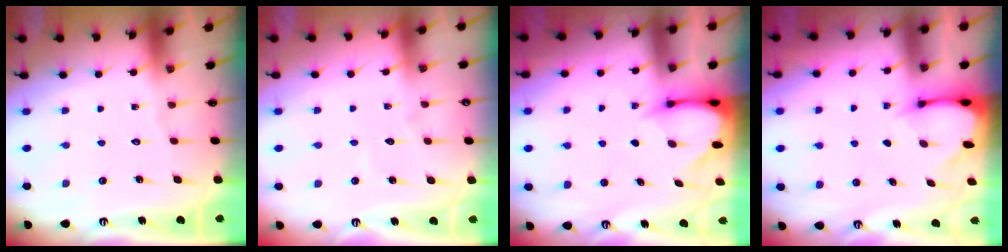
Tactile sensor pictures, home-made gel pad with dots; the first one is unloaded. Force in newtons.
{"total": 3.1, "press": 3.1, "slide": 0.3}
{"total": 3.5, "press": 3.4, "slide": 0.3}
{"total": 2.6, "press": 2.5, "slide": 0.3}